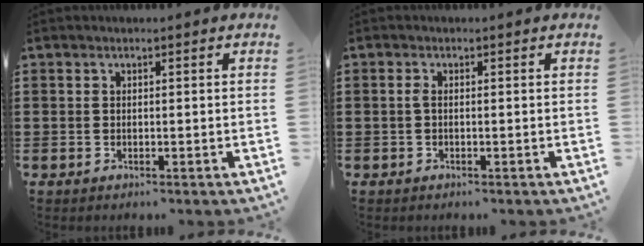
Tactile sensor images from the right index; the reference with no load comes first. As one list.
[{"total": 1.0, "force": [-0.2, 0.2, 1.0], "torque": [-0.020, -0.001, -0.004]}]